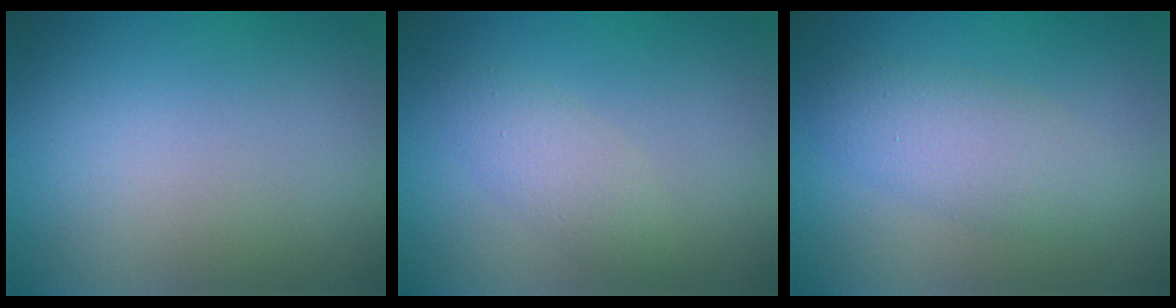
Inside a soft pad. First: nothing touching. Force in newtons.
{"total": 2.0, "press": 2.0, "slide": 0.2}
{"total": 3.4, "press": 3.4, "slide": 0.1}